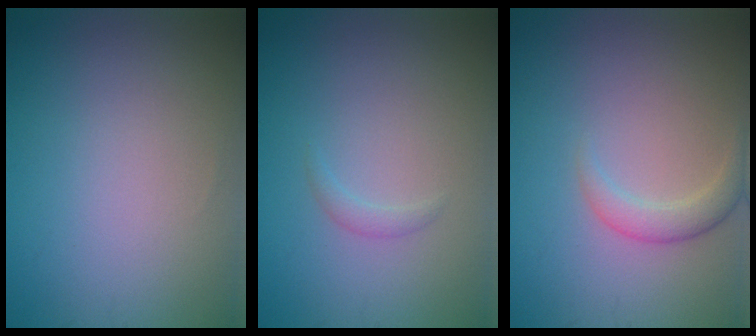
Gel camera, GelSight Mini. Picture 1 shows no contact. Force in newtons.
{"total": 0.8, "press": 0.8, "slide": 0.1}
{"total": 2.0, "press": 2.0, "slide": 0.1}